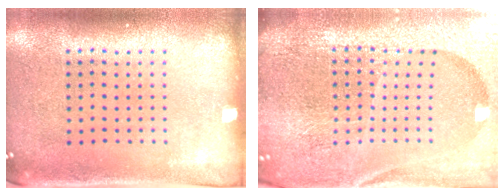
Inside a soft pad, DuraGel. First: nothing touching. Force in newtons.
{"total": 6.9, "press": 5.9, "slide": 3.5}